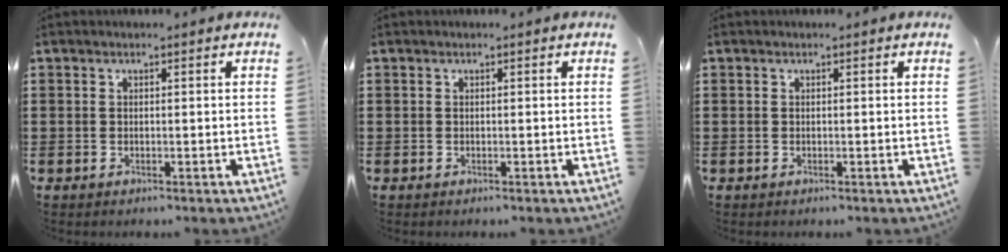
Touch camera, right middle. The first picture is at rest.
{"total": 0.0}
{"total": 0.0}